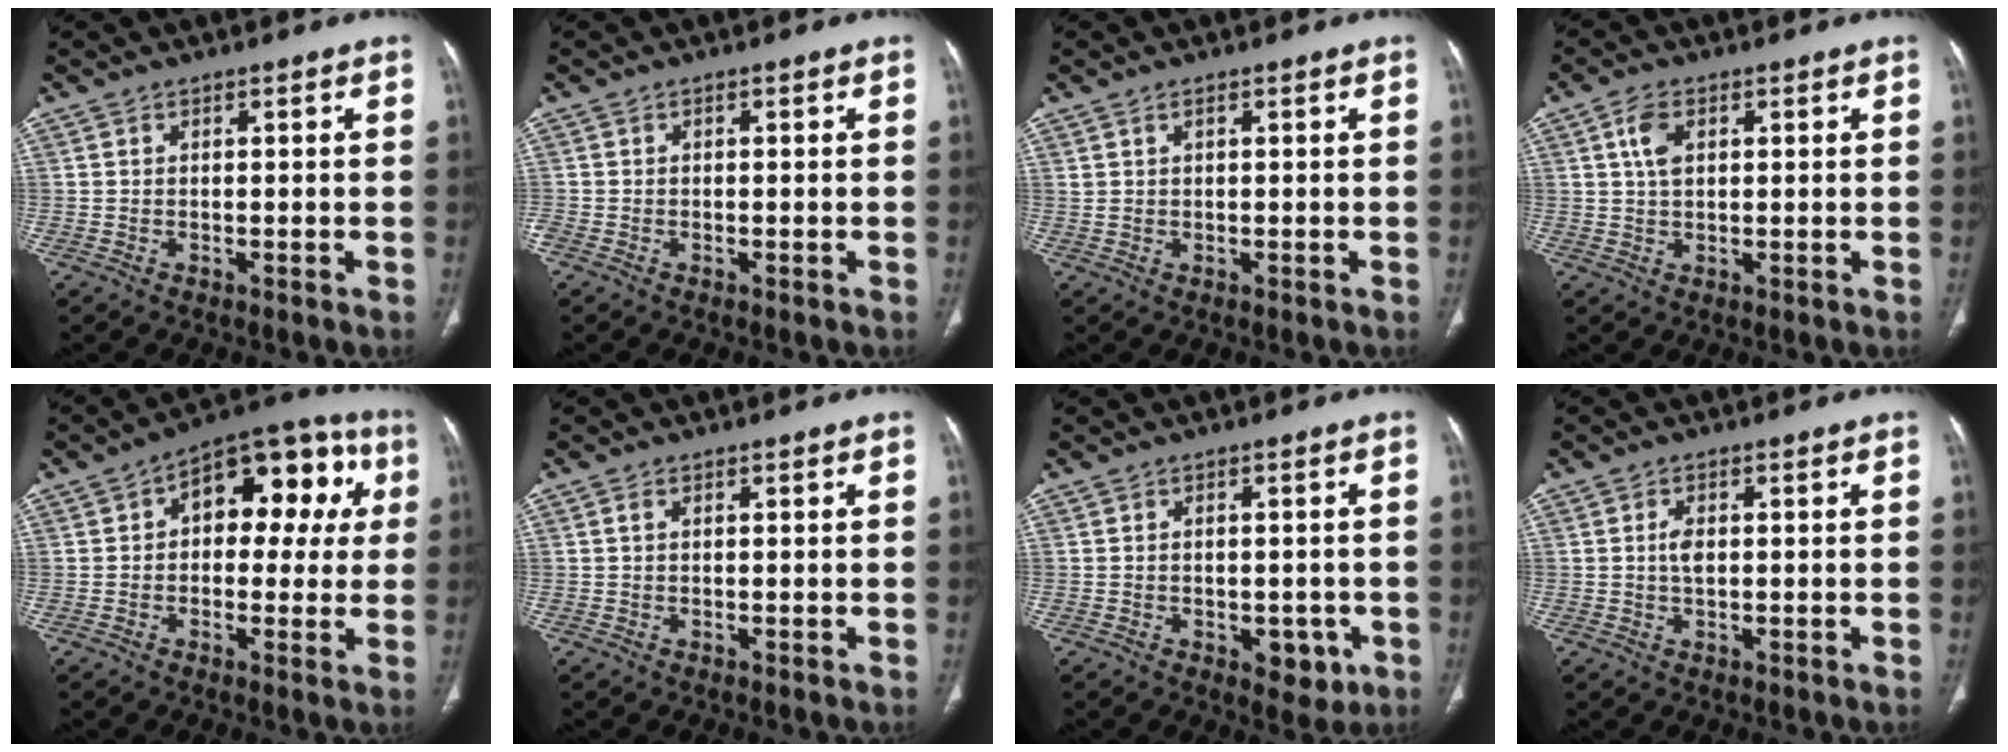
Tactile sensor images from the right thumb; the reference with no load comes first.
{"total": 0.6, "force": [-0.1, 0.4, 0.4], "torque": [-0.010, -0.001, -0.002]}
{"total": 1.4, "force": [0.9, 0.6, 0.9], "torque": [-0.018, 0.000, 0.021]}
{"total": 4.6, "force": [1.6, 2.7, 3.4], "torque": [-0.068, 0.001, 0.032]}
{"total": 16.0, "force": [3.5, 9.4, 12.5], "torque": [-0.107, 0.037, 0.039]}
{"total": 1.0, "force": [0.4, 0.5, 0.7], "torque": [-0.017, 0.007, 0.009]}
{"total": 5.1, "force": [-1.7, 3.1, 3.7], "torque": [-0.022, 0.005, -0.010]}
{"total": 2.5, "force": [0.3, 1.3, 2.0], "torque": [-0.039, 0.000, 0.006]}